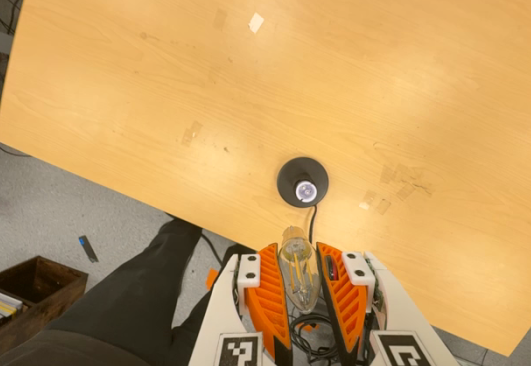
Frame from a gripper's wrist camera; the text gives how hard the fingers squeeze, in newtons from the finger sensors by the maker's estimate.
{"total": 14.4, "left": 16.3, "right": 12.5}